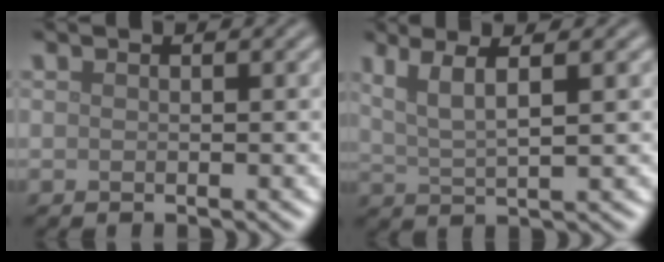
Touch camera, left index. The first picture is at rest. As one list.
[{"total": 3.8, "force": [1.7, 0.8, 3.2], "torque": [-0.058, 0.003, 0.035]}]